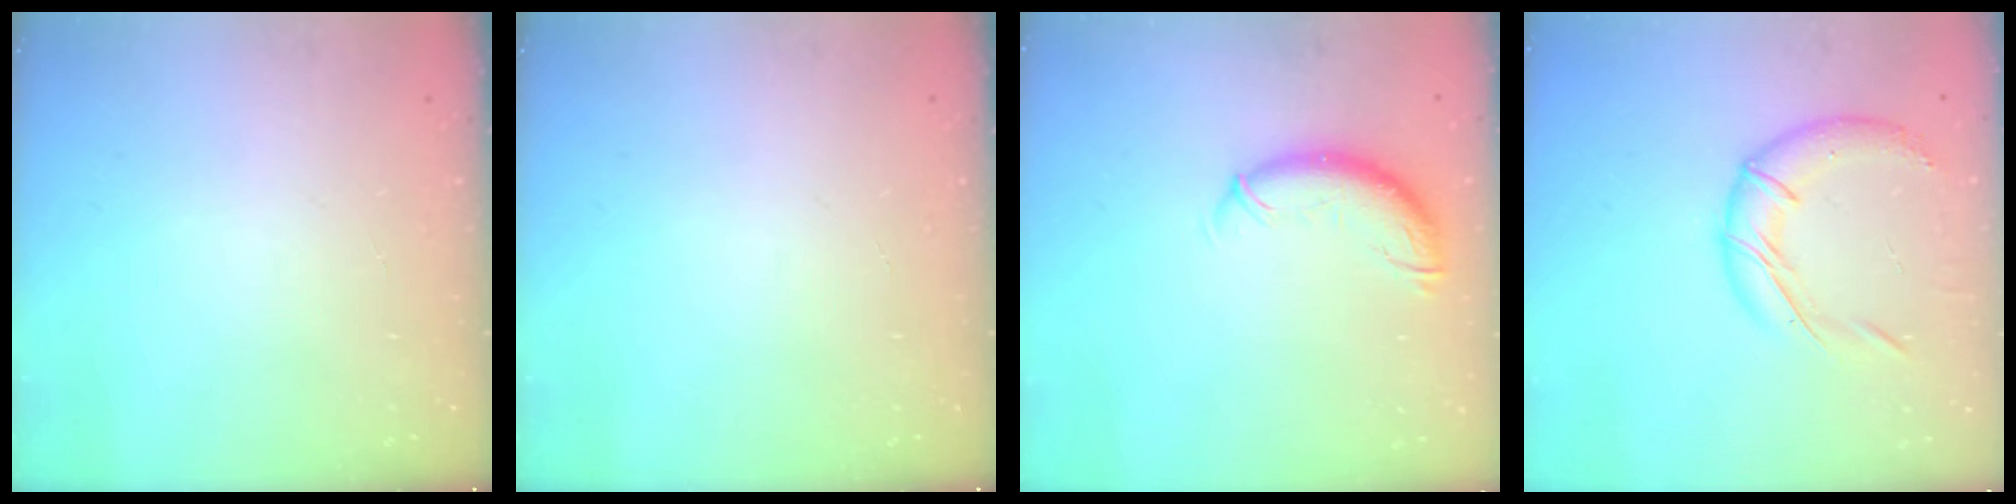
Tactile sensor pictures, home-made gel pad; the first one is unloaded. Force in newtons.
{"total": 0.0}
{"total": 9.7, "press": 9.7, "slide": 0.9}
{"total": 14.2, "press": 14.1, "slide": 1.5}